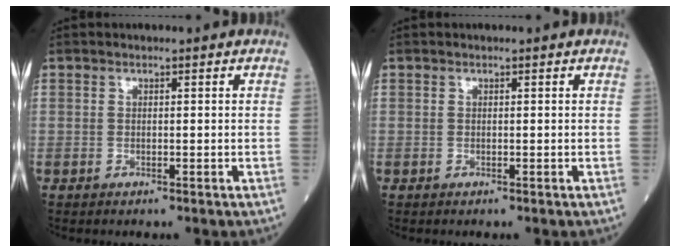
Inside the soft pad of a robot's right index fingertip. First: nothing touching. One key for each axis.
{"total": 0.0}